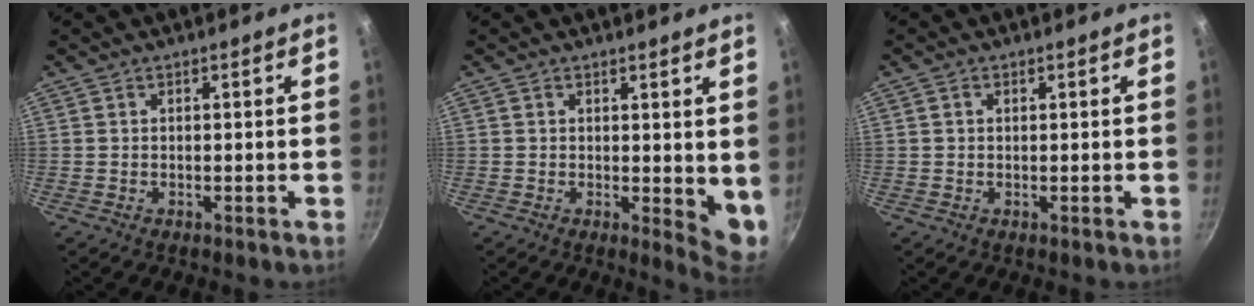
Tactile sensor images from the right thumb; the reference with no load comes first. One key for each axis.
{"total": 5.7, "fx": 1.1, "fy": 2.5, "fz": 5.0, "tx": -0.062, "ty": -0.015, "tz": 0.014}
{"total": 1.0, "fx": 0.3, "fy": 0.8, "fz": 0.5, "tx": -0.008, "ty": 0.005, "tz": 0.004}